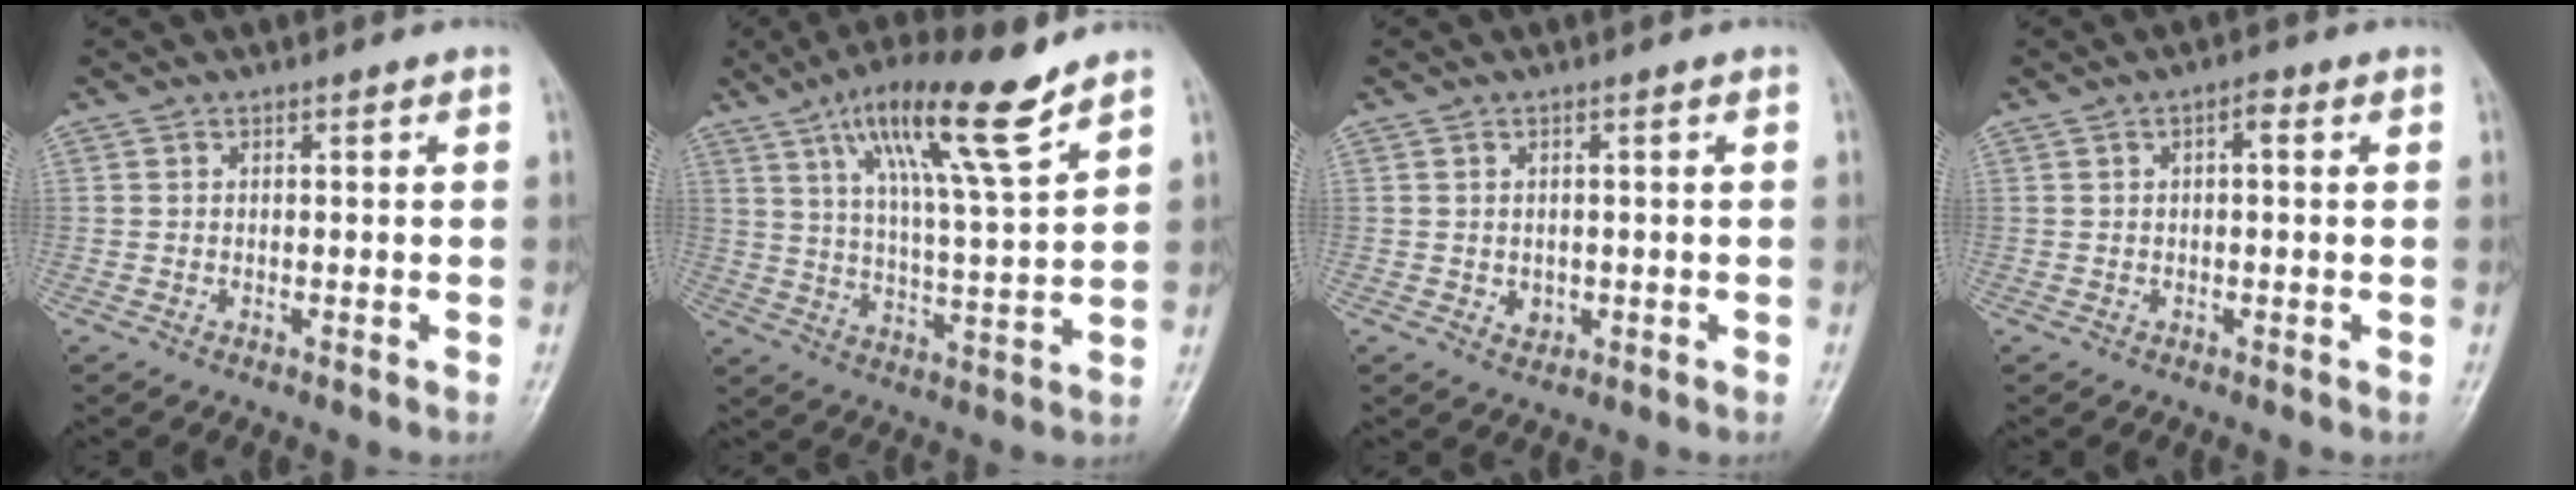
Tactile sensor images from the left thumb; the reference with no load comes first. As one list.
[{"total": 15.3, "force": [9.9, 1.6, 11.5], "torque": [-0.195, -0.046, 0.172]}, {"total": 2.0, "force": [-0.2, 1.7, 1.1], "torque": [-0.007, 0.001, 0.001]}, {"total": 2.2, "force": [0.6, 1.0, 1.9], "torque": [-0.026, 0.008, 0.005]}]